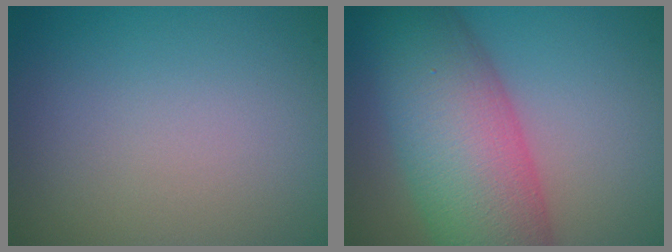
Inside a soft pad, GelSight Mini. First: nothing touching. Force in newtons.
{"total": 11.9, "press": 11.9, "slide": 0.4}